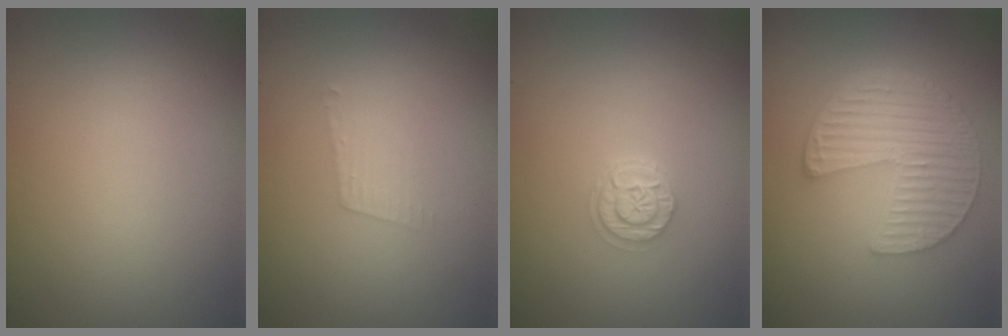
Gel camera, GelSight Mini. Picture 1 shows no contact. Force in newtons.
{"total": 1.3, "press": 1.3, "slide": 0.1}
{"total": 2.3, "press": 2.0, "slide": 1.1}
{"total": 6.0, "press": 4.3, "slide": 4.2}